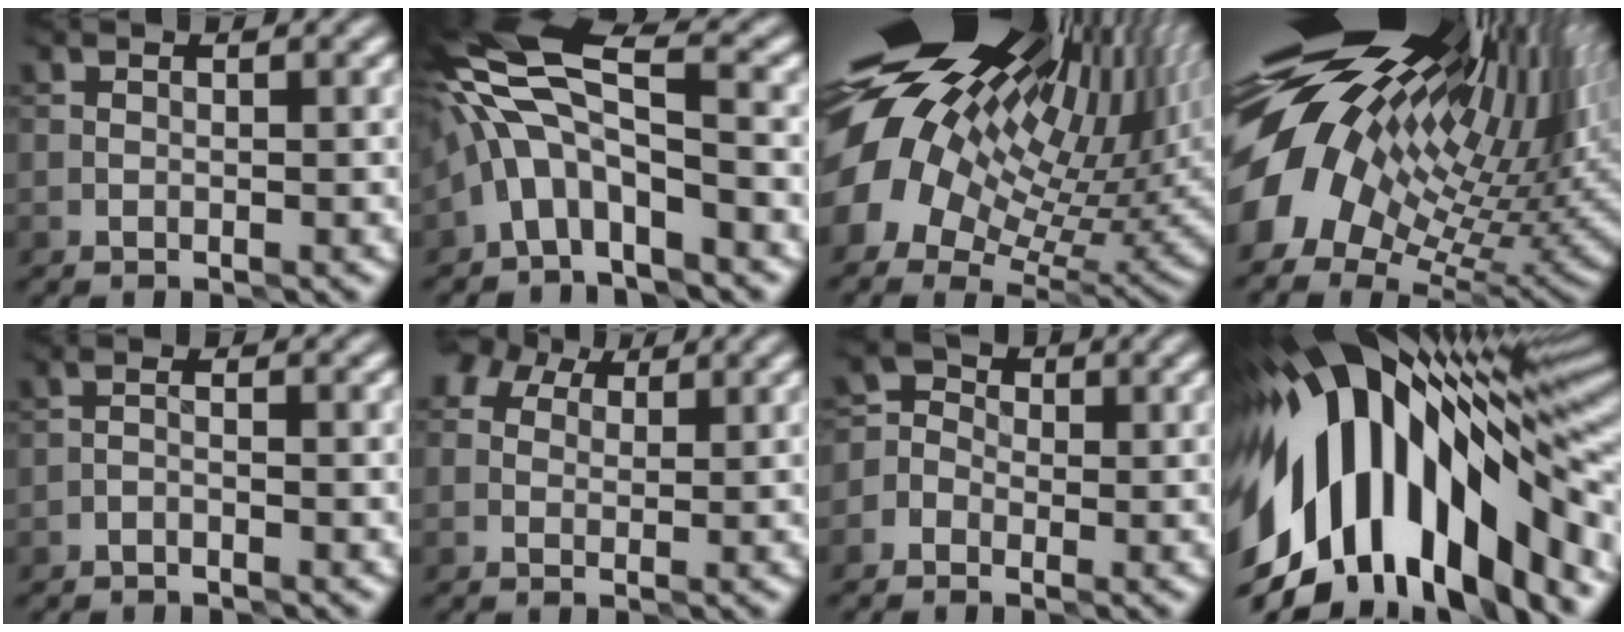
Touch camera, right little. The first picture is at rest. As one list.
[{"total": 6.6, "force": [-1.6, 2.4, 5.9], "torque": [-0.113, 0.020, -0.044]}, {"total": 18.0, "force": [5.1, 10.4, 13.8], "torque": [-0.229, -0.029, 0.124]}, {"total": 17.3, "force": [6.1, 8.2, 13.9], "torque": [-0.243, -0.014, 0.124]}, {"total": 0.7, "force": [-0.5, 0.1, 0.5], "torque": [-0.010, 0.004, -0.014]}, {"total": 3.3, "force": [1.5, 2.6, 1.5], "torque": [-0.012, 0.019, 0.000]}, {"total": 1.9, "force": [-0.6, 1.7, 0.6], "torque": [-0.008, 0.006, -0.017]}, {"total": 15.3, "force": [-2.4, 8.2, 12.7], "torque": [-0.223, 0.011, -0.035]}]